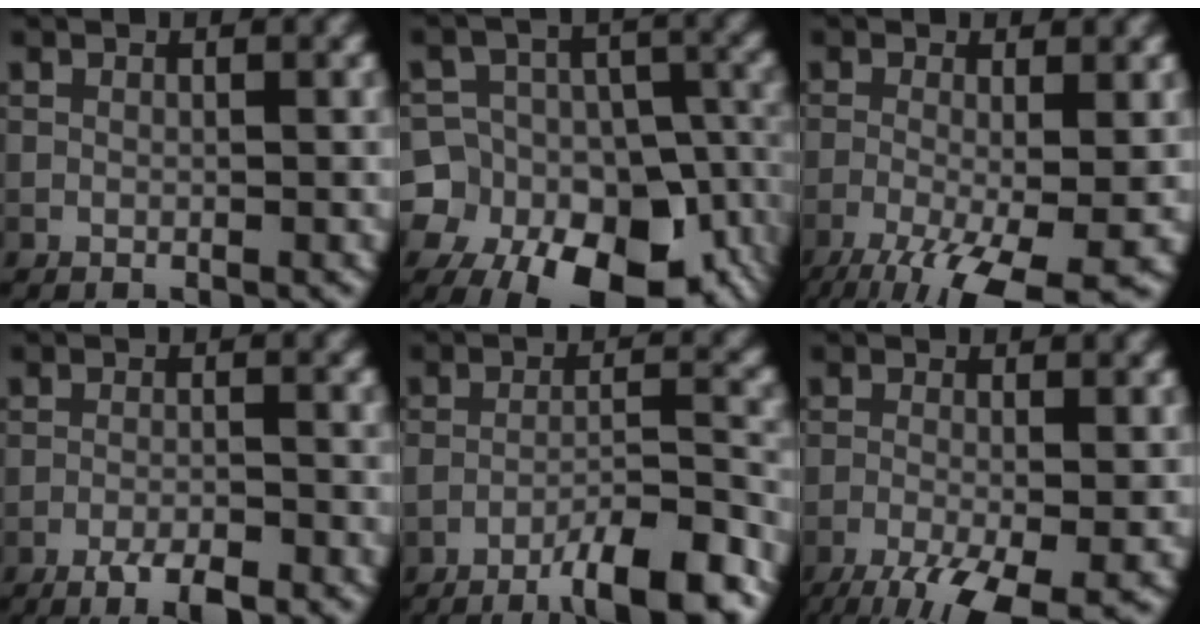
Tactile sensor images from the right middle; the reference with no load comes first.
{"total": 18.9, "force": [-10.3, 14.1, 7.2], "torque": [-0.113, -0.050, -0.152]}
{"total": 9.1, "force": [-4.7, 2.6, 7.4], "torque": [-0.131, -0.026, -0.079]}
{"total": 3.4, "force": [-2.4, 0.6, 2.2], "torque": [-0.043, 0.000, -0.044]}
{"total": 7.9, "force": [-5.6, 1.5, 5.3], "torque": [-0.074, 0.009, -0.088]}
{"total": 8.1, "force": [-4.8, 2.3, 6.1], "torque": [-0.112, -0.021, -0.083]}